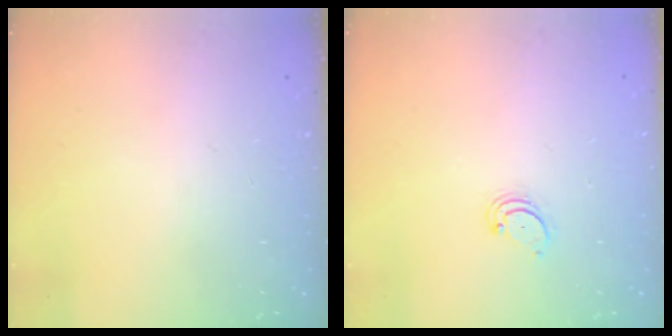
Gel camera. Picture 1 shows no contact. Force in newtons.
{"total": 2.6, "press": 2.5, "slide": 0.3}